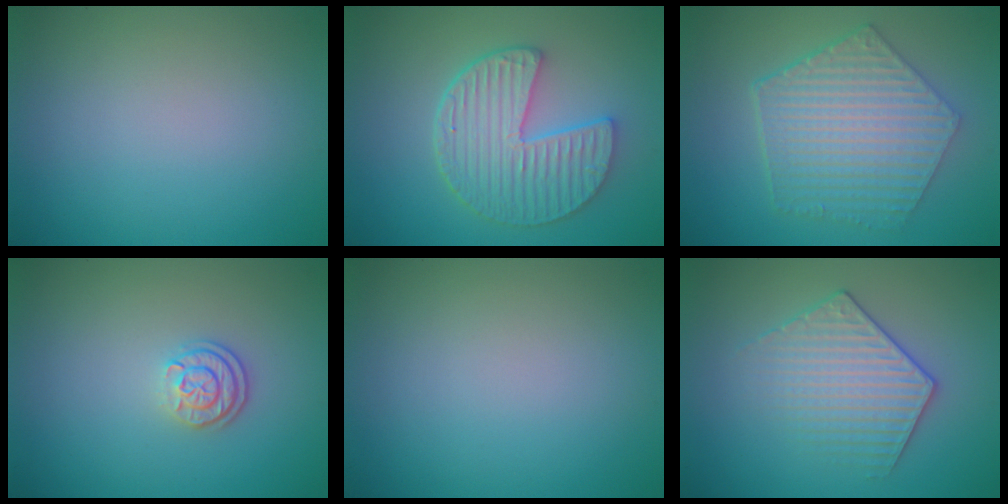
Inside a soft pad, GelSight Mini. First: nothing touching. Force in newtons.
{"total": 5.7, "press": 4.6, "slide": 3.3}
{"total": 6.9, "press": 5.0, "slide": 4.8}
{"total": 2.5, "press": 2.0, "slide": 1.5}
{"total": 0.0}
{"total": 3.5, "press": 3.4, "slide": 0.7}